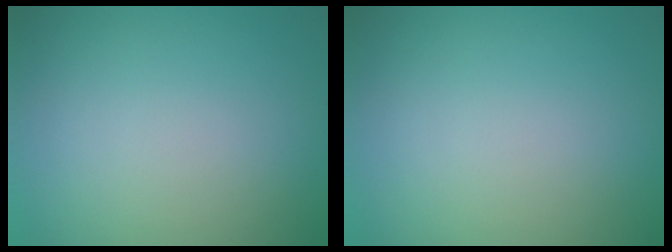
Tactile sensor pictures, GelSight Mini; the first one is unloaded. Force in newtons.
{"total": 0.0}